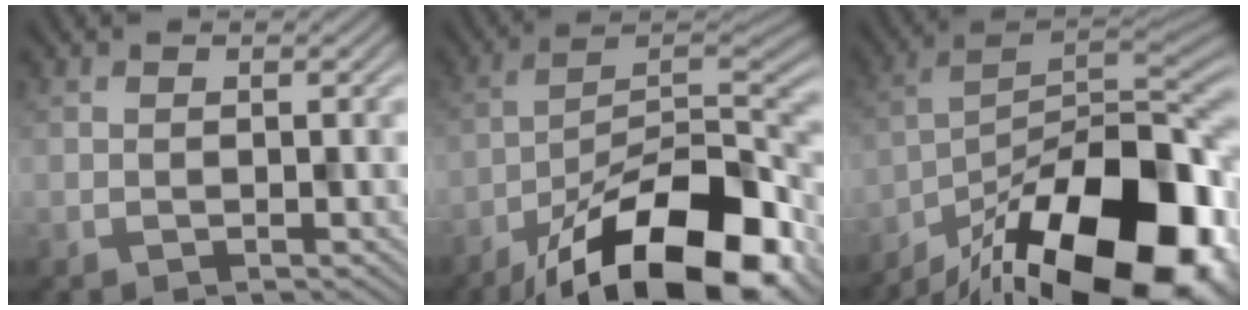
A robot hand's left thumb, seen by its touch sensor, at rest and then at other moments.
{"total": 18.4, "force": [-12.0, 6.3, 12.5], "torque": [-0.191, -0.009, -0.208]}
{"total": 21.3, "force": [-13.9, 7.9, 14.1], "torque": [-0.198, -0.023, -0.217]}